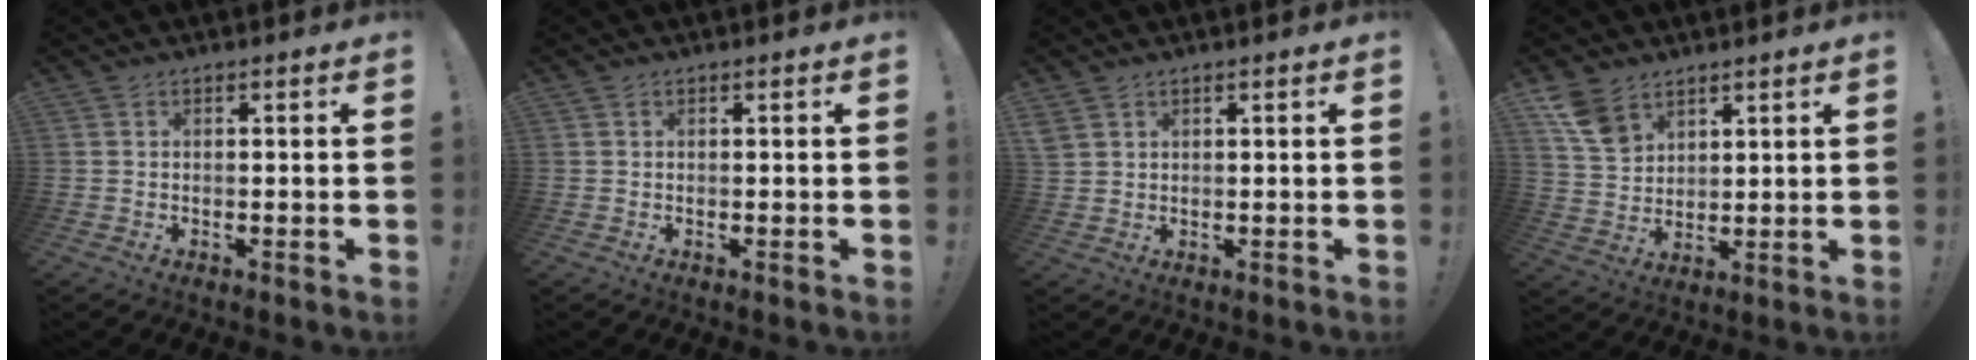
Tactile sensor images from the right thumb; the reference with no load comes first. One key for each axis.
{"total": 0.0}
{"total": 2.7, "fx": 1.8, "fy": 1.7, "fz": 1.1, "tx": -0.024, "ty": -0.005, "tz": 0.037}
{"total": 9.7, "fx": 6.3, "fy": 6.1, "fz": 4.0, "tx": -0.076, "ty": -0.028, "tz": 0.129}